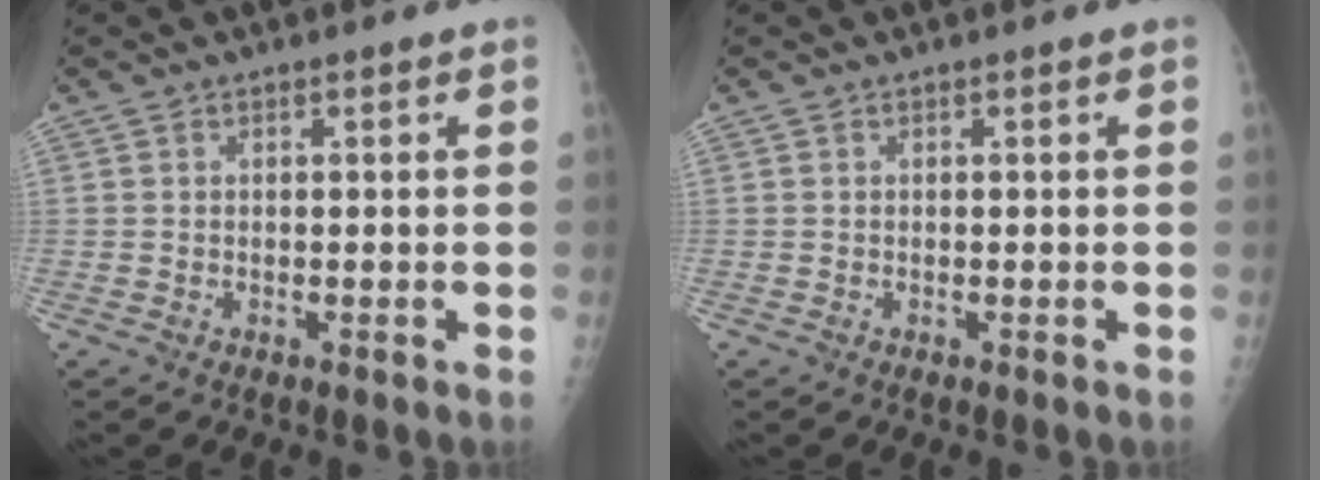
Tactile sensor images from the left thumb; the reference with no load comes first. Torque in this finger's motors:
{"motor_torque": [0.00, 0.00, -0.04, -0.04, 0.00]}